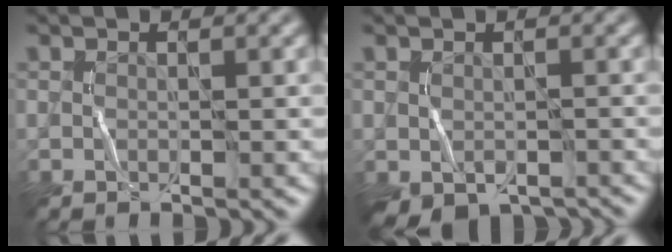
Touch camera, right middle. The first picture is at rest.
{"total": 3.1, "force": [-1.7, 1.8, 1.8], "torque": [-0.031, -0.017, -0.021]}